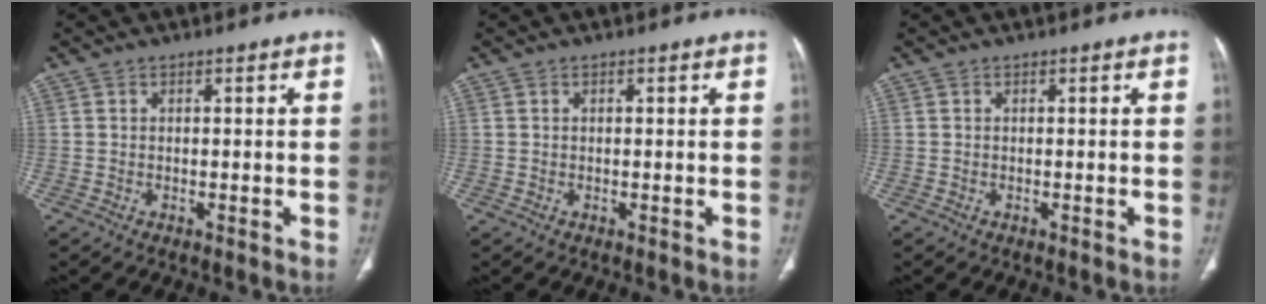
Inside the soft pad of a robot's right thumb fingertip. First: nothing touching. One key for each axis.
{"total": 0.0}
{"total": 0.0}